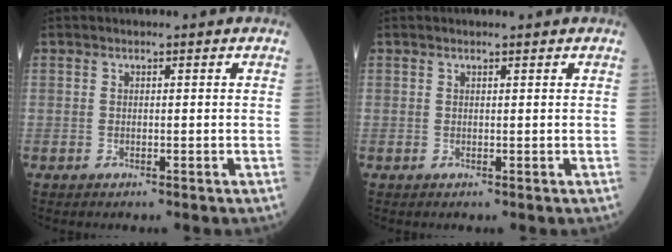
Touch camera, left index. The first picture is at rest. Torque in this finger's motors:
{"motor_torque": [-0.04, -1.03, -0.04, -0.01]}